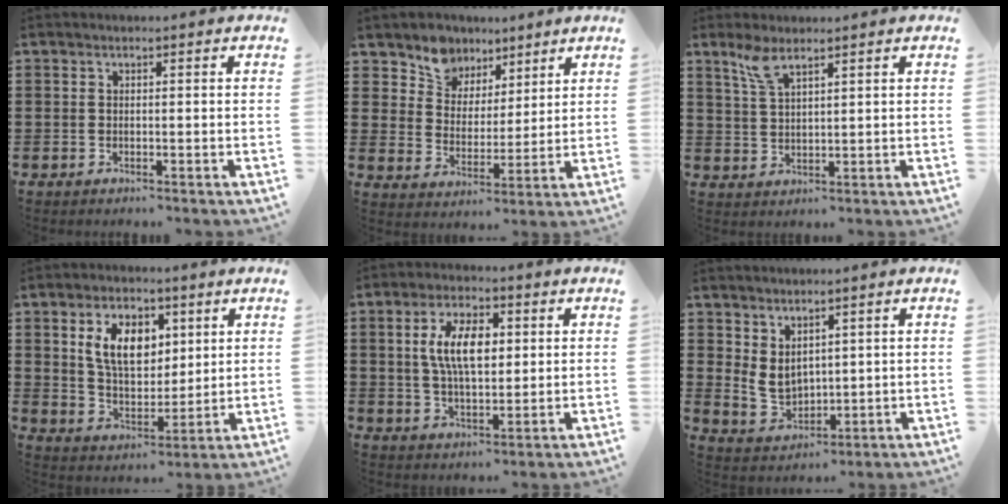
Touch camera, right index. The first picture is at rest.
{"total": 7.3, "force": [5.5, 4.9, -0.1], "torque": [-0.039, -0.032, 0.101]}
{"total": 4.2, "force": [2.9, 1.2, 2.9], "torque": [-0.066, 0.005, 0.051]}
{"total": 8.8, "force": [3.3, 5.5, 6.0], "torque": [-0.130, 0.016, 0.059]}
{"total": 8.4, "force": [1.8, 4.0, 7.1], "torque": [-0.146, 0.014, 0.031]}
{"total": 4.3, "force": [2.3, 2.9, 2.2], "torque": [-0.061, -0.003, 0.044]}